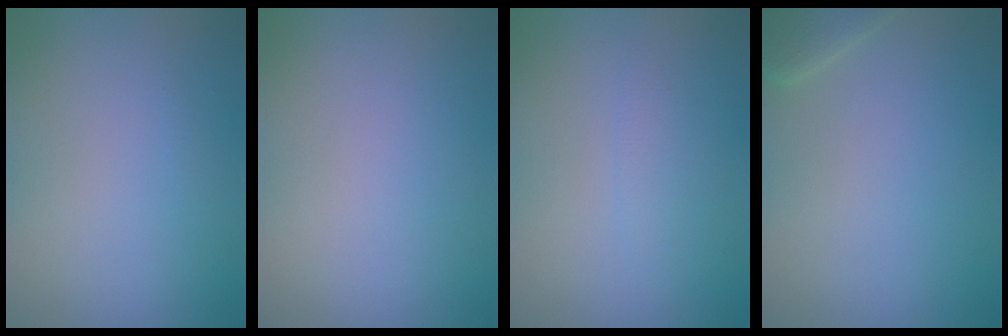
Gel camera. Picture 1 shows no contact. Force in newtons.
{"total": 0.0}
{"total": 0.7, "press": 0.7, "slide": 0.0}
{"total": 1.8, "press": 1.8, "slide": 0.1}